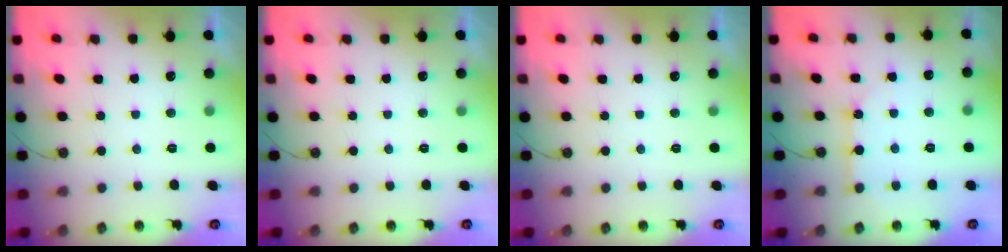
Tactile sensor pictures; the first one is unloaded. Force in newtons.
{"total": 0.0}
{"total": 0.0}
{"total": 5.0, "press": 5.0, "slide": 0.3}